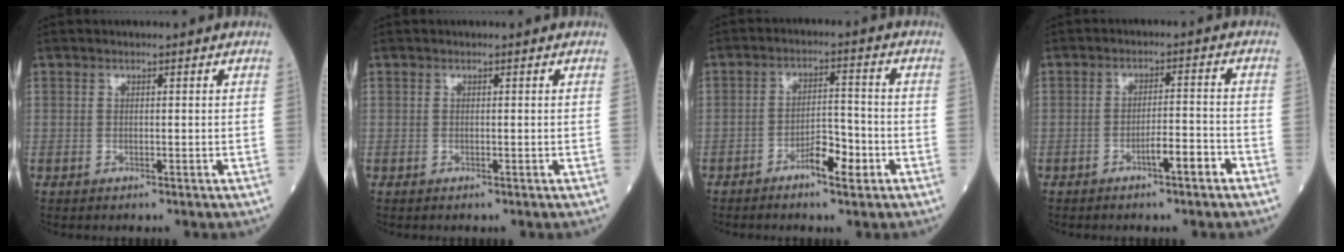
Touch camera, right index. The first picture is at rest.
{"total": 0.0}
{"total": 5.3, "force": [-2.9, 1.5, 4.1], "torque": [-0.065, 0.008, -0.049]}
{"total": 4.2, "force": [-2.5, 0.4, 3.3], "torque": [-0.043, 0.004, -0.043]}